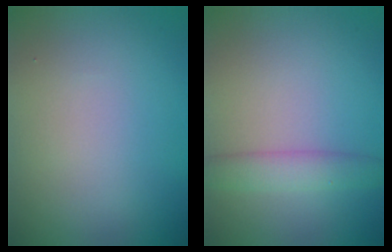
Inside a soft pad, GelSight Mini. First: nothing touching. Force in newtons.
{"total": 2.9, "press": 2.9, "slide": 0.1}